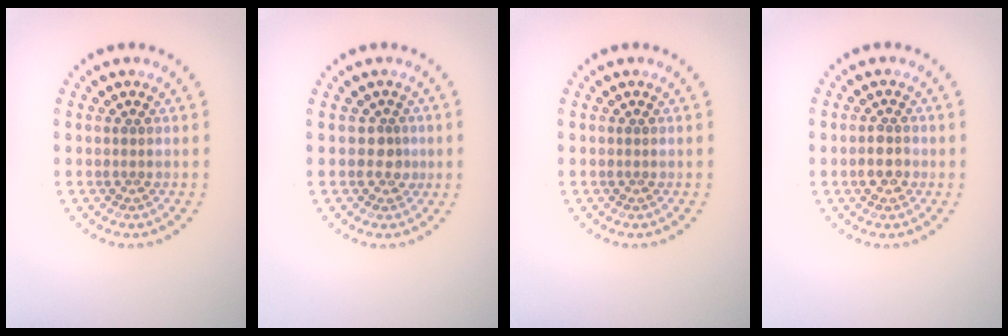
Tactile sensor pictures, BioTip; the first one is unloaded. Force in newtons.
{"total": 1.6, "press": 1.2, "slide": 1.1}
{"total": 0.0}
{"total": 1.7, "press": 1.7, "slide": 0.2}